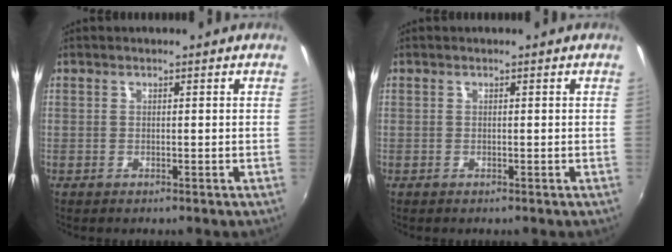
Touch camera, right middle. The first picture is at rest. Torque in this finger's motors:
{"motor_torque": [0.02, -0.06, 0.01, 0.00]}